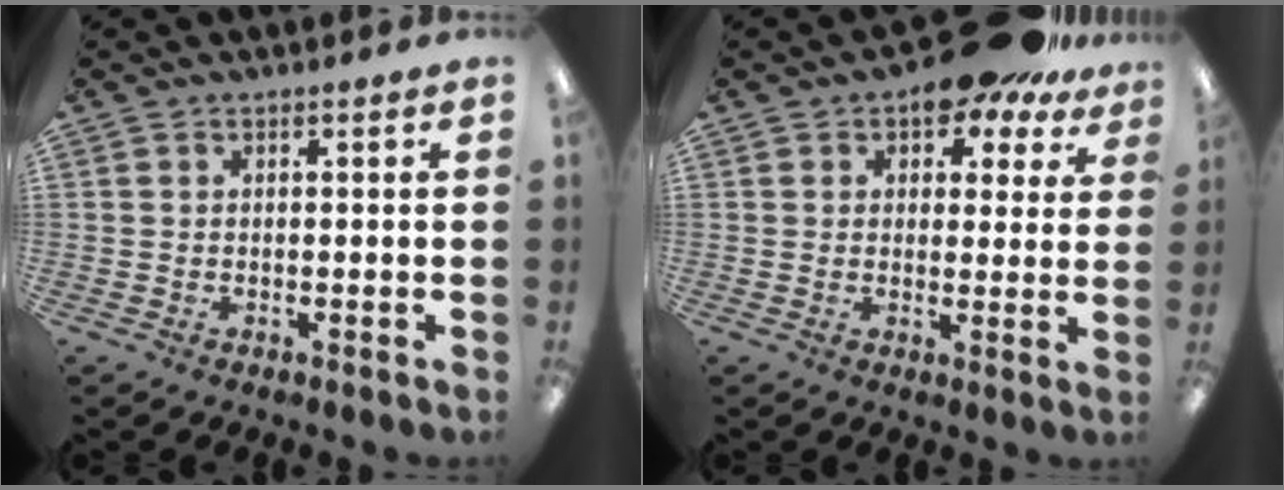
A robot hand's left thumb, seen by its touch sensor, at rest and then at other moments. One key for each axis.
{"total": 9.2, "fx": 6.9, "fy": 4.3, "fz": 4.2, "tx": -0.064, "ty": -0.035, "tz": 0.124}